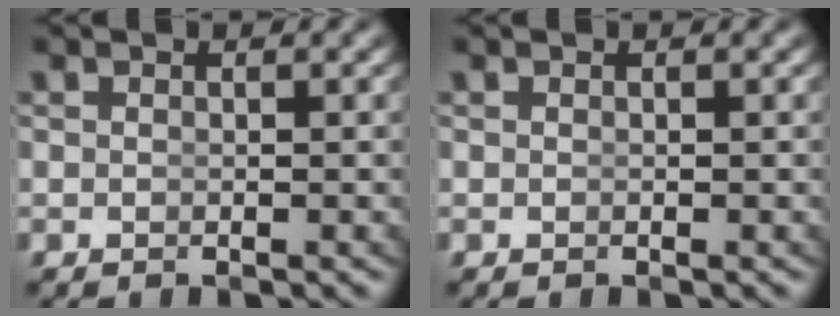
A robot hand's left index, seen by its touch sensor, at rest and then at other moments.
{"total": 0.0}